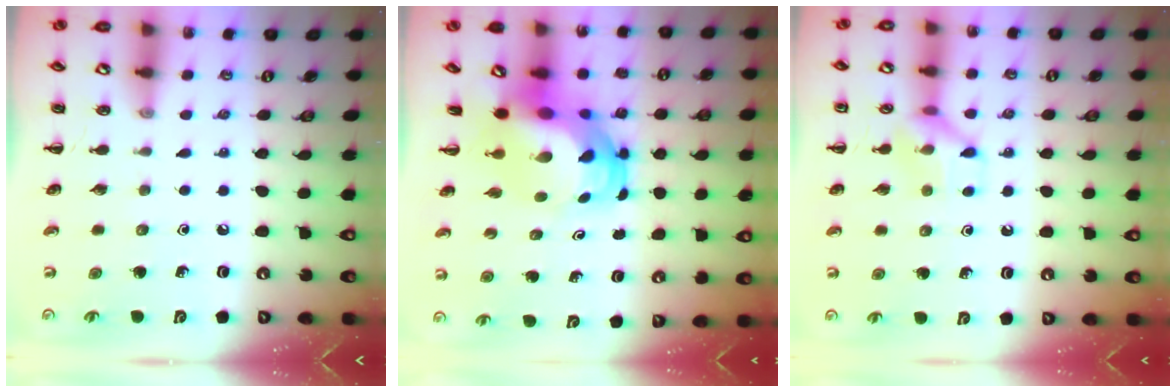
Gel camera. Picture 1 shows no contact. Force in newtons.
{"total": 7.8, "press": 7.6, "slide": 2.0}
{"total": 8.8, "press": 8.7, "slide": 0.6}